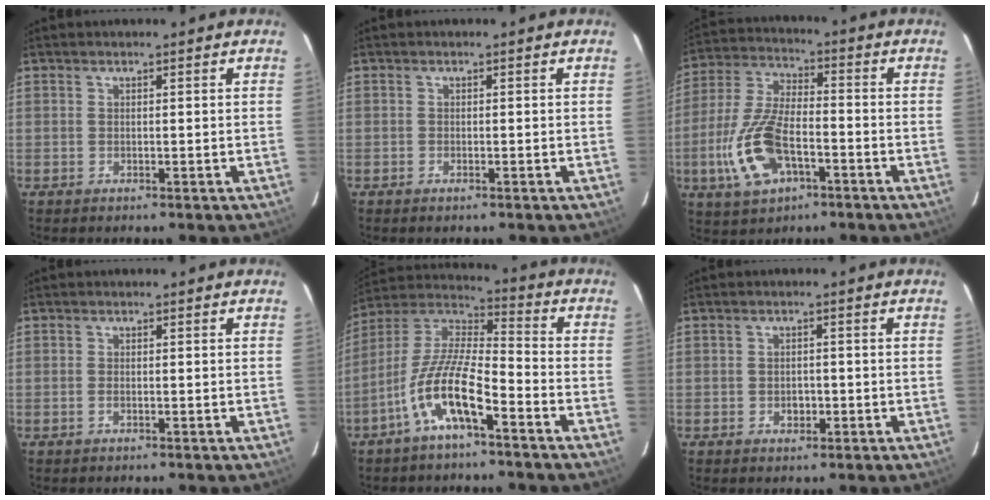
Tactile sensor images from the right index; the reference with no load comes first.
{"total": 0.7, "force": [-0.5, 0.3, 0.3], "torque": [-0.007, -0.001, -0.011]}
{"total": 14.6, "force": [-5.3, 6.9, 11.7], "torque": [-0.261, -0.004, -0.097]}
{"total": 0.9, "force": [-0.4, 0.4, 0.6], "torque": [-0.014, 0.000, -0.009]}
{"total": 13.0, "force": [-6.8, 3.2, 10.6], "torque": [-0.214, -0.003, -0.132]}
{"total": 2.2, "force": [-0.7, 1.8, 1.1], "torque": [-0.017, 0.004, -0.005]}